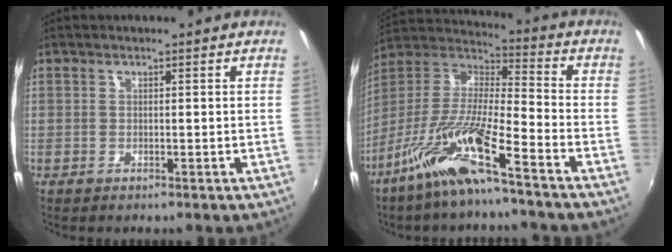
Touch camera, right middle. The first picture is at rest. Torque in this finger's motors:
{"motor_torque": [1.19, -0.95, 1.05, 0.21]}